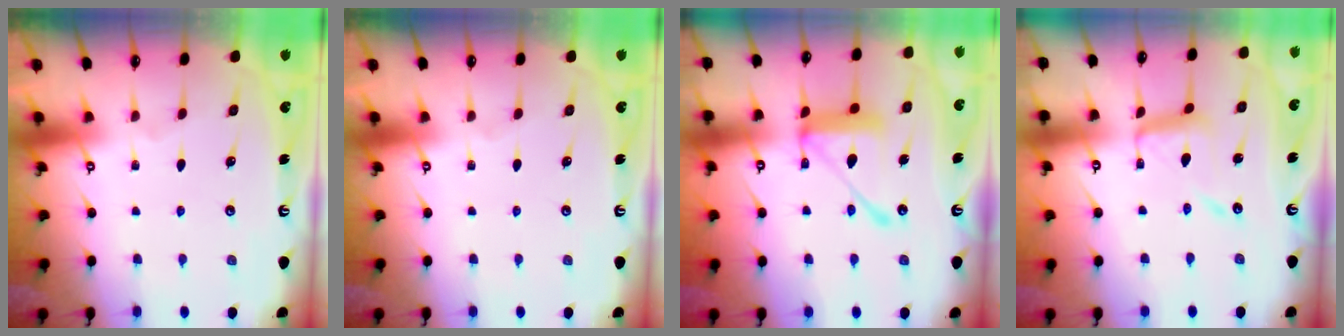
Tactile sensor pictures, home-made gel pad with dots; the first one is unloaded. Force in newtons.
{"total": 0.0}
{"total": 15.8, "press": 15.7, "slide": 1.7}
{"total": 11.3, "press": 11.3, "slide": 1.0}